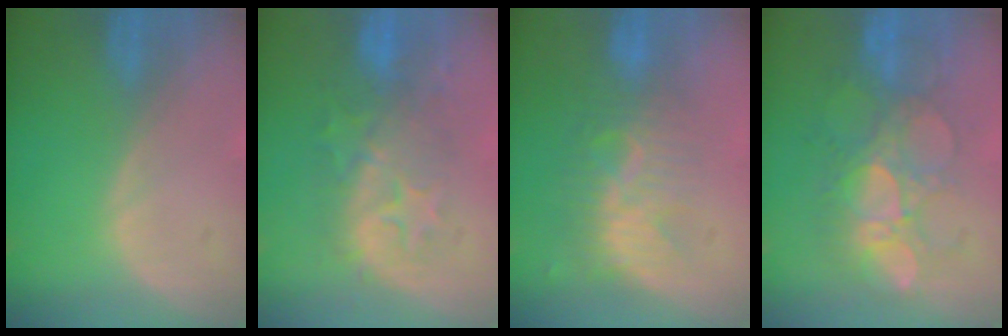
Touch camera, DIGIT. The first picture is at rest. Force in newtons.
{"total": 8.4, "press": 8.3, "slide": 1.2}
{"total": 8.4, "press": 7.5, "slide": 3.9}
{"total": 9.3, "press": 8.9, "slide": 2.6}